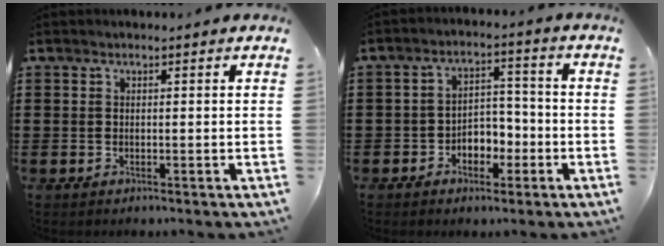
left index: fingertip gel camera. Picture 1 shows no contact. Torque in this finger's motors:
{"motor_torque": [0.21, 0.11, 0.19, 0.08]}